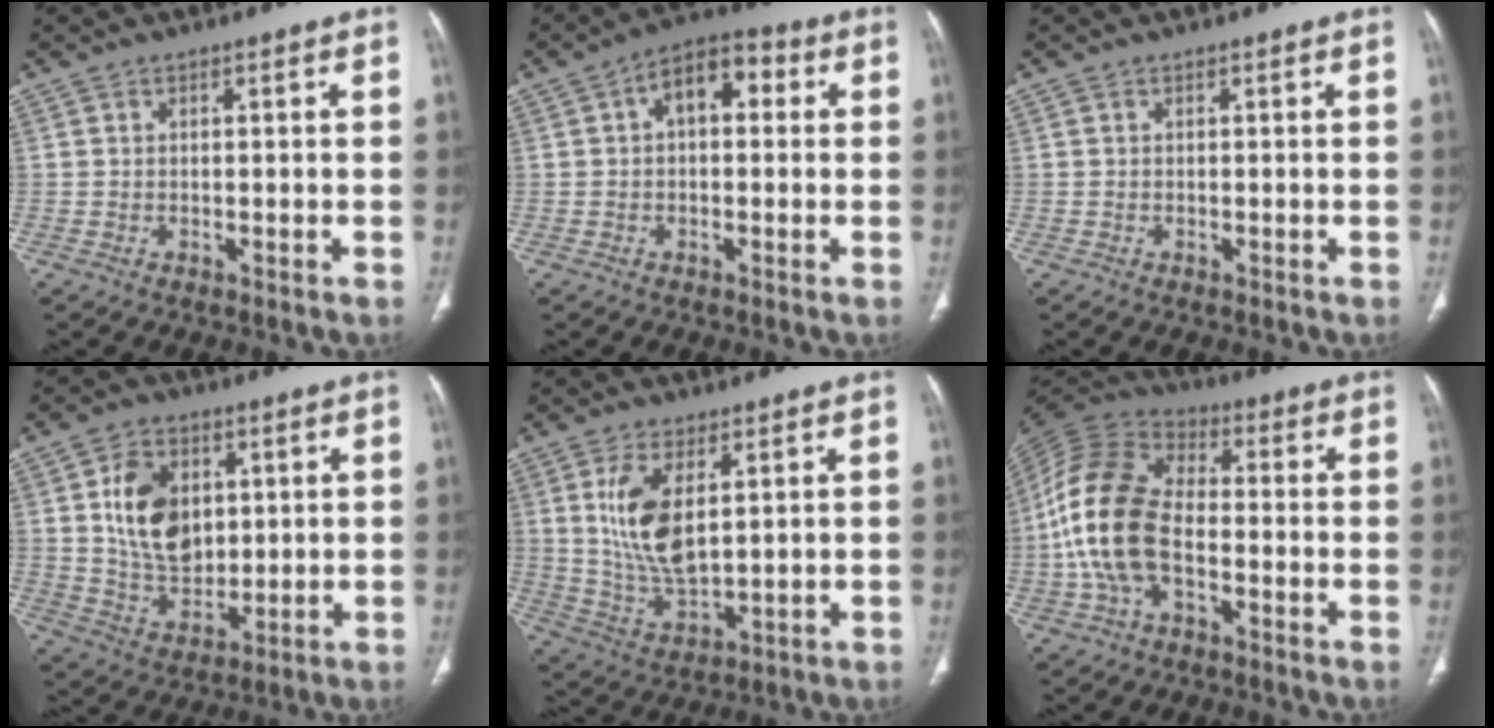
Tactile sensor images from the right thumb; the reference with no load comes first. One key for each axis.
{"total": 8.3, "fx": 1.6, "fy": 4.9, "fz": 6.6, "tx": -0.082, "ty": 0.028, "tz": 0.016}
{"total": 0.0}
{"total": 12.9, "fx": 2.8, "fy": 9.2, "fz": 8.6, "tx": -0.118, "ty": -0.017, "tz": 0.059}
{"total": 11.6, "fx": 3.1, "fy": 5.6, "fz": 9.7, "tx": -0.189, "ty": -0.023, "tz": 0.072}
{"total": 16.2, "fx": -3.0, "fy": 9.6, "fz": 12.8, "tx": -0.268, "ty": 0.032, "tz": -0.062}